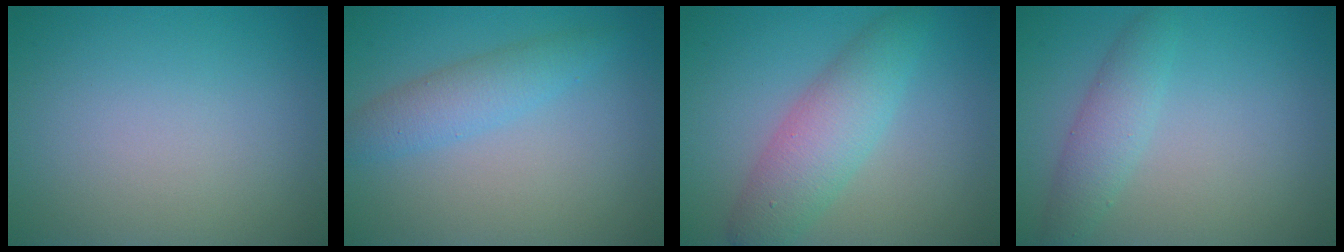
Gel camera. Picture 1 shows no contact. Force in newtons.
{"total": 2.9, "press": 2.9, "slide": 0.1}
{"total": 4.8, "press": 4.8, "slide": 0.1}
{"total": 2.6, "press": 2.6, "slide": 0.1}